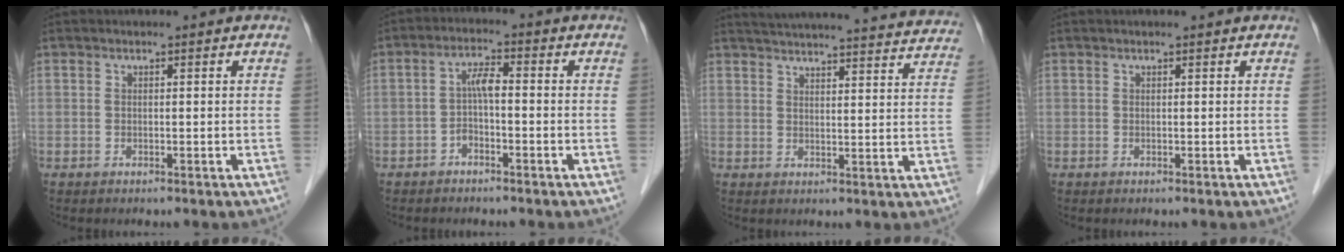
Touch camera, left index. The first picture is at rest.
{"total": 3.2, "force": [-1.0, 1.0, 2.9], "torque": [-0.055, 0.012, -0.018]}
{"total": 28.5, "force": [27.0, 3.1, 8.6], "torque": [-0.140, -0.043, 0.323]}
{"total": 0.8, "force": [0.7, 0.0, 0.3], "torque": [-0.005, 0.009, 0.013]}